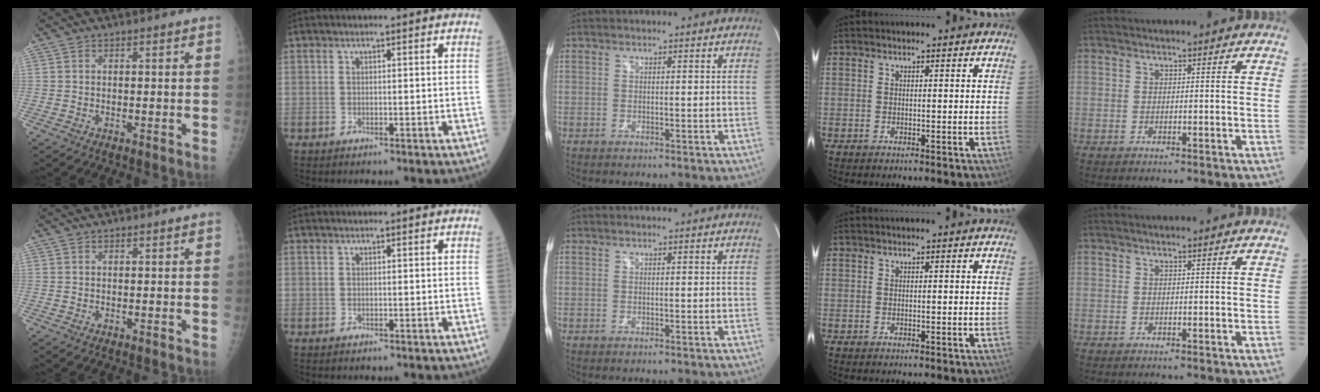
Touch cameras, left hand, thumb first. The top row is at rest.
{}